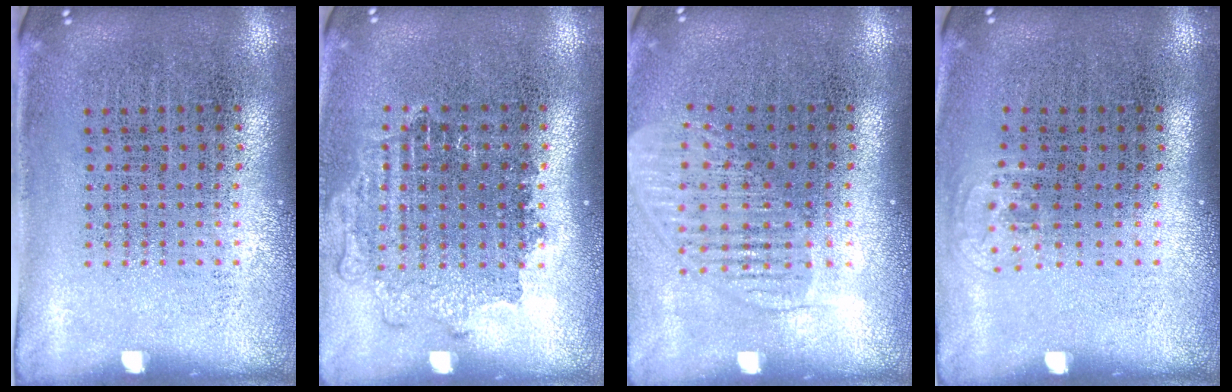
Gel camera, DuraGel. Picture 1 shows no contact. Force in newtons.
{"total": 1.3, "press": 1.1, "slide": 0.6}
{"total": 1.6, "press": 1.5, "slide": 0.8}
{"total": 0.6, "press": 0.4, "slide": 0.4}